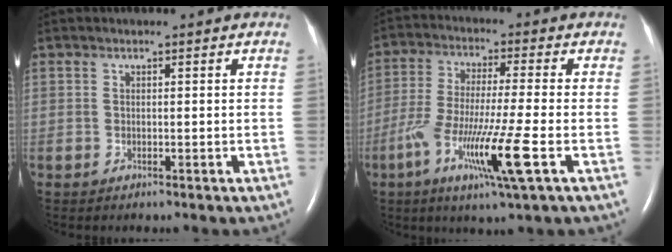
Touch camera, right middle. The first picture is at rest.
{"total": 11.8, "force": [-4.6, -0.4, 10.8], "torque": [-0.217, -0.024, -0.086]}